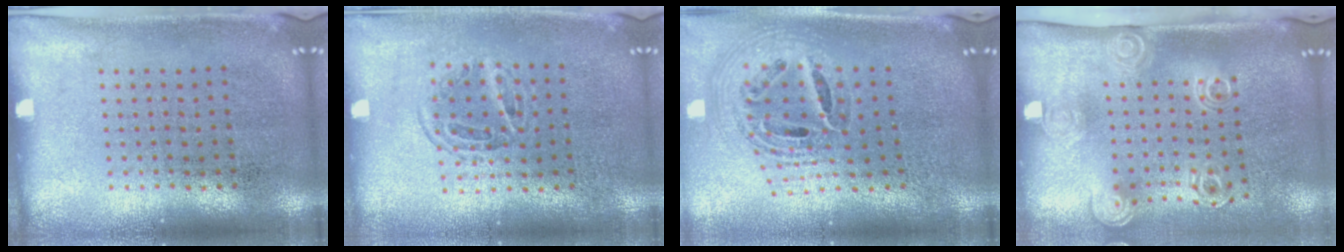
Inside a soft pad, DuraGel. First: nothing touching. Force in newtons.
{"total": 1.2, "press": 1.0, "slide": 0.7}
{"total": 1.7, "press": 1.5, "slide": 0.9}
{"total": 2.1, "press": 1.4, "slide": 1.5}